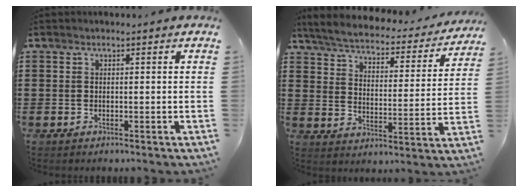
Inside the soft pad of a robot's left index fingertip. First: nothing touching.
{"total": 4.2, "force": [3.9, 0.1, 1.4], "torque": [-0.051, -0.031, 0.061]}